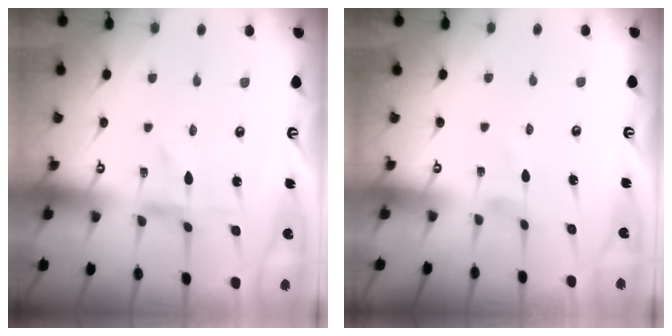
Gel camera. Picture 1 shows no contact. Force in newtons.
{"total": 0.8, "press": 0.8, "slide": 0.1}